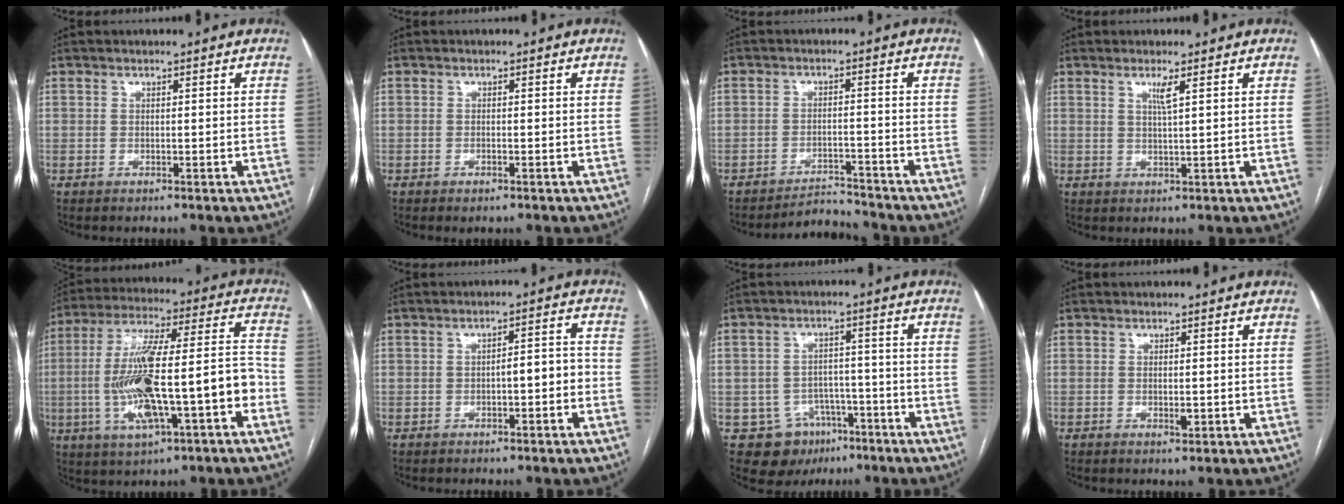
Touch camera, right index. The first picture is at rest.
{"total": 0.9, "force": [-0.6, 0.2, 0.6], "torque": [-0.012, -0.002, -0.007]}
{"total": 4.0, "force": [-4.0, 0.0, -0.7], "torque": [0.009, -0.003, -0.063]}
{"total": 2.2, "force": [1.0, -0.3, 1.9], "torque": [-0.039, -0.005, 0.021]}
{"total": 18.8, "force": [-5.0, 3.6, 17.8], "torque": [-0.328, 0.019, -0.075]}
{"total": 3.8, "force": [-1.2, 1.2, 3.4], "torque": [-0.046, 0.022, -0.015]}
{"total": 8.2, "force": [-4.2, 6.8, 1.9], "torque": [-0.027, 0.012, -0.052]}
{"total": 1.1, "force": [-0.2, 0.5, 1.0], "torque": [-0.016, -0.002, -0.002]}